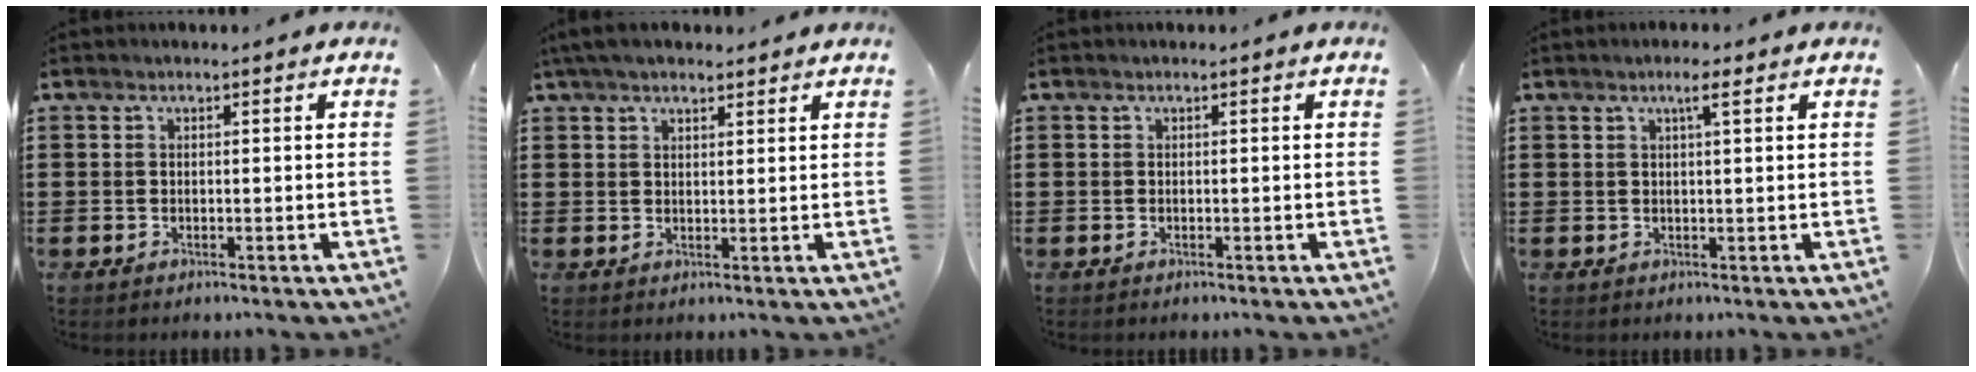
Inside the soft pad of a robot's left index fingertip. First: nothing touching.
{"total": 3.8, "force": [3.1, 1.3, 1.9], "torque": [-0.045, 0.003, 0.058]}
{"total": 0.0}
{"total": 2.4, "force": [1.2, 0.2, 2.0], "torque": [-0.043, 0.002, 0.020]}